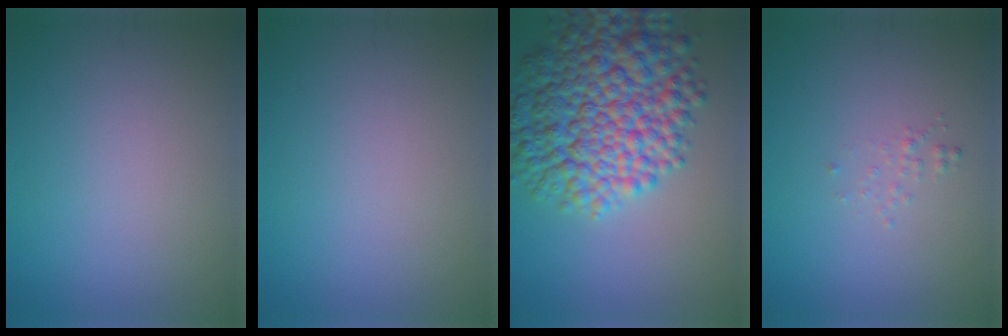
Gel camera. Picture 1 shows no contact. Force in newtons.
{"total": 0.0}
{"total": 11.5, "press": 11.5, "slide": 0.2}
{"total": 0.6, "press": 0.6, "slide": 0.1}